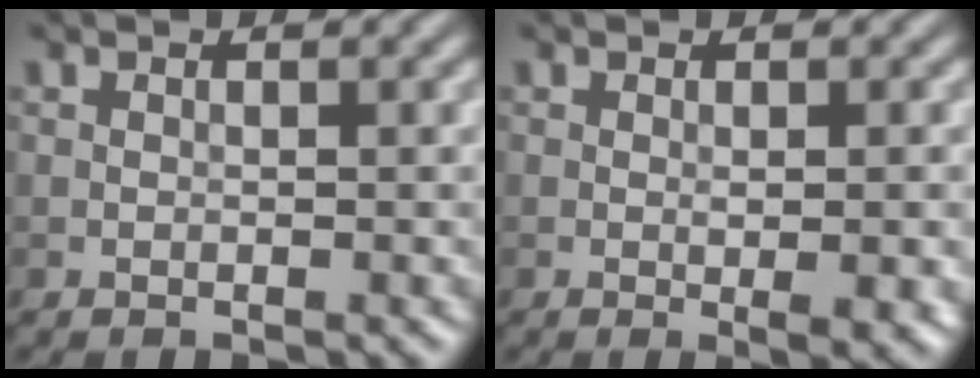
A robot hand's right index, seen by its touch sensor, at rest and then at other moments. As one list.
[{"total": 2.9, "force": [-0.6, 0.6, 2.8], "torque": [-0.042, -0.006, -0.006]}]